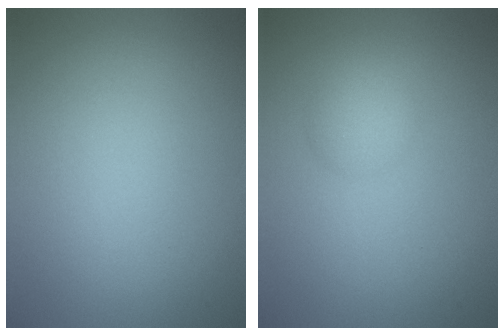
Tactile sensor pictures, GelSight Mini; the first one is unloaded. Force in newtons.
{"total": 2.1, "press": 2.1, "slide": 0.1}